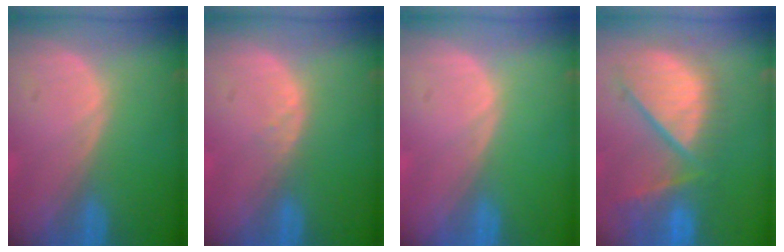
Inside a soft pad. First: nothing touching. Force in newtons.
{"total": 1.0, "press": 1.0, "slide": 0.2}
{"total": 0.0}
{"total": 11.7, "press": 10.3, "slide": 5.5}